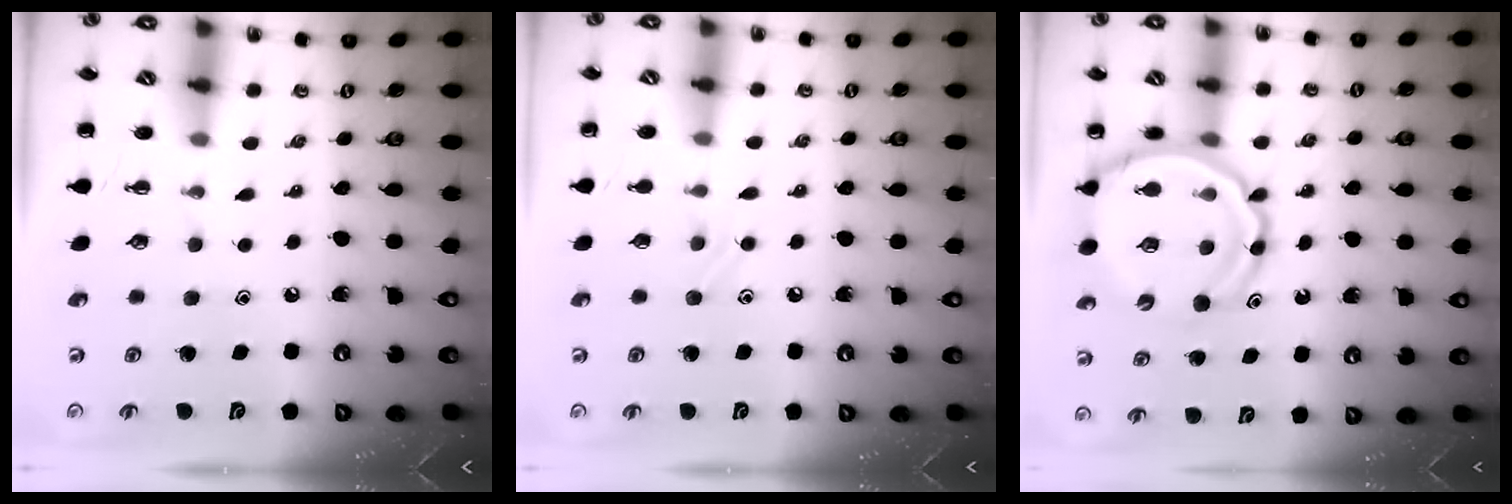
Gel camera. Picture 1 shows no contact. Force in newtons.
{"total": 5.0, "press": 4.8, "slide": 1.4}
{"total": 13.2, "press": 12.7, "slide": 3.6}